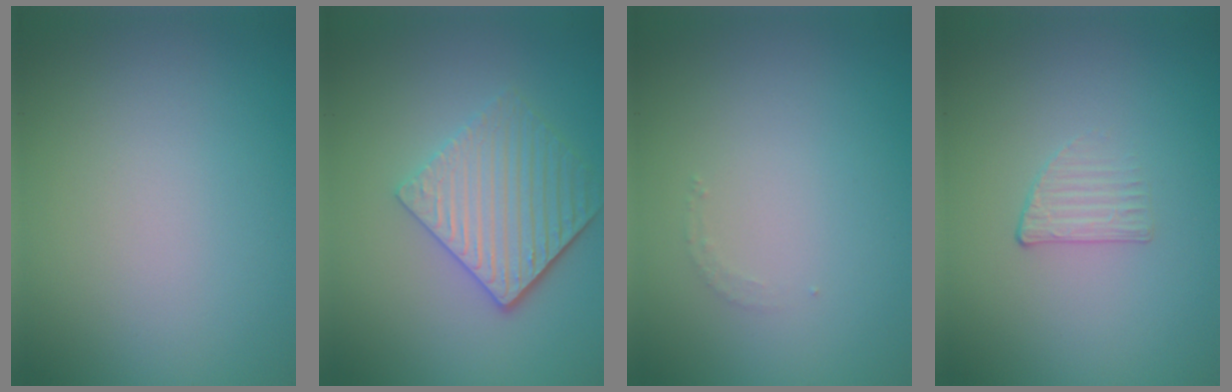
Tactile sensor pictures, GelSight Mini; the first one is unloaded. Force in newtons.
{"total": 4.5, "press": 3.7, "slide": 2.5}
{"total": 0.8, "press": 0.8, "slide": 0.1}
{"total": 1.2, "press": 0.6, "slide": 1.0}